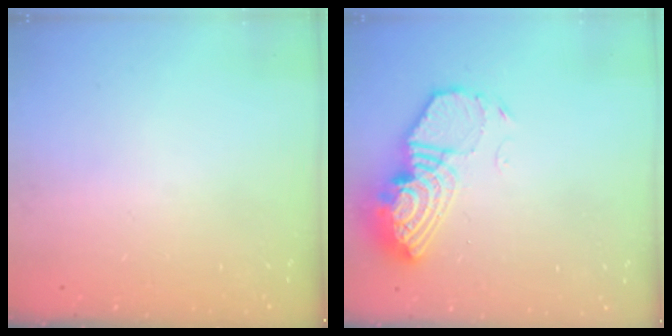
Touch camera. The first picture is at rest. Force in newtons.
{"total": 14.0, "press": 14.0, "slide": 1.0}